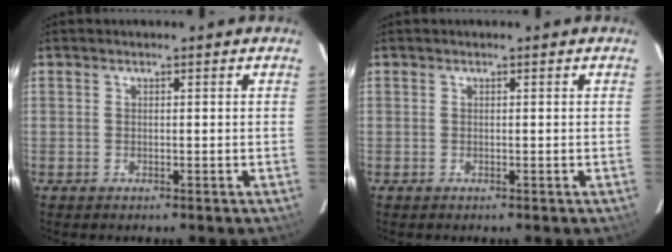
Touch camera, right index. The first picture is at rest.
{"total": 0.0}